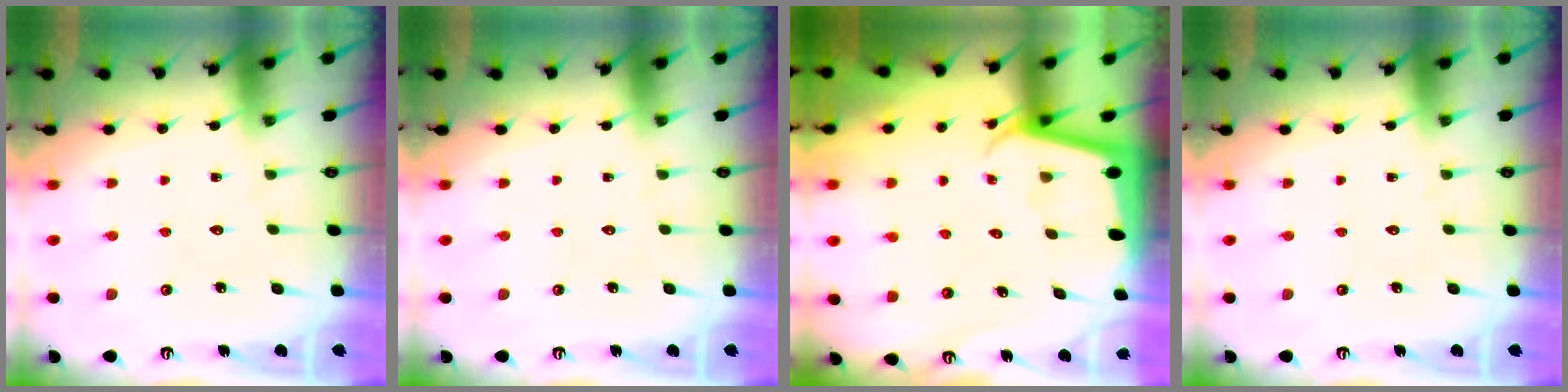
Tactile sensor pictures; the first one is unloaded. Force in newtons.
{"total": 0.0}
{"total": 2.1, "press": 2.1, "slide": 0.1}
{"total": 0.0}